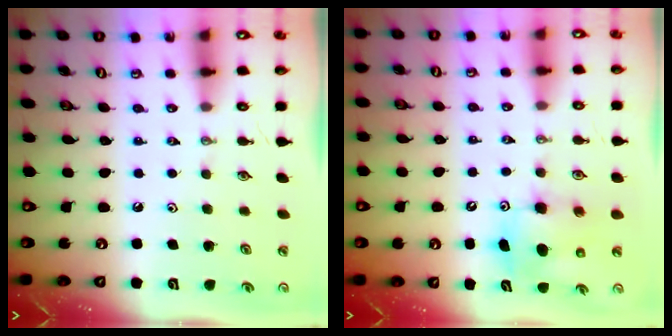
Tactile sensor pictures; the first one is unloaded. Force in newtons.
{"total": 8.1, "press": 8.0, "slide": 1.6}